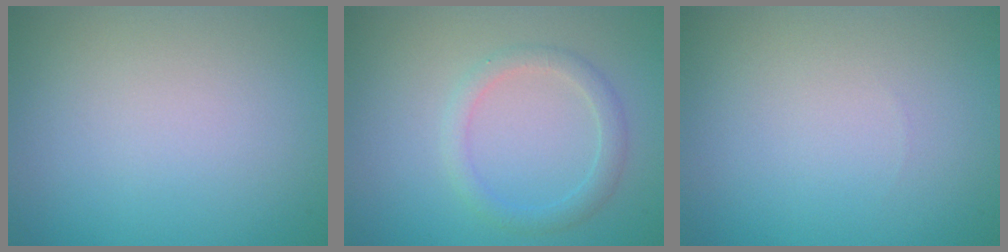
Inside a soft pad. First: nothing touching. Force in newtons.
{"total": 2.0, "press": 2.0, "slide": 0.1}
{"total": 0.0}